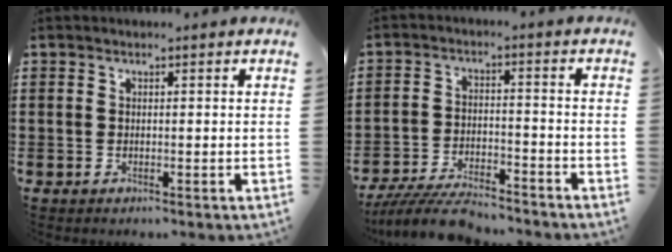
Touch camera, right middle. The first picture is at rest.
{"total": 6.7, "force": [-6.3, 0.8, 2.1], "torque": [-0.041, 0.003, -0.120]}